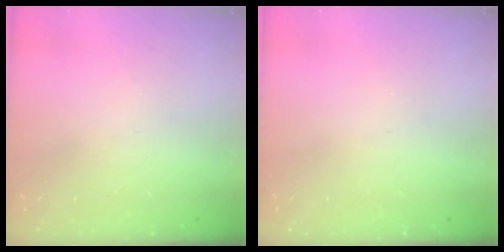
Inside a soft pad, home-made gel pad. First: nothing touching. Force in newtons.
{"total": 0.0}